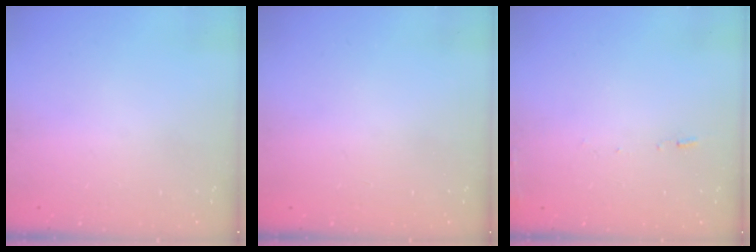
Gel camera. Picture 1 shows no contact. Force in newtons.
{"total": 0.0}
{"total": 7.2, "press": 7.2, "slide": 0.7}